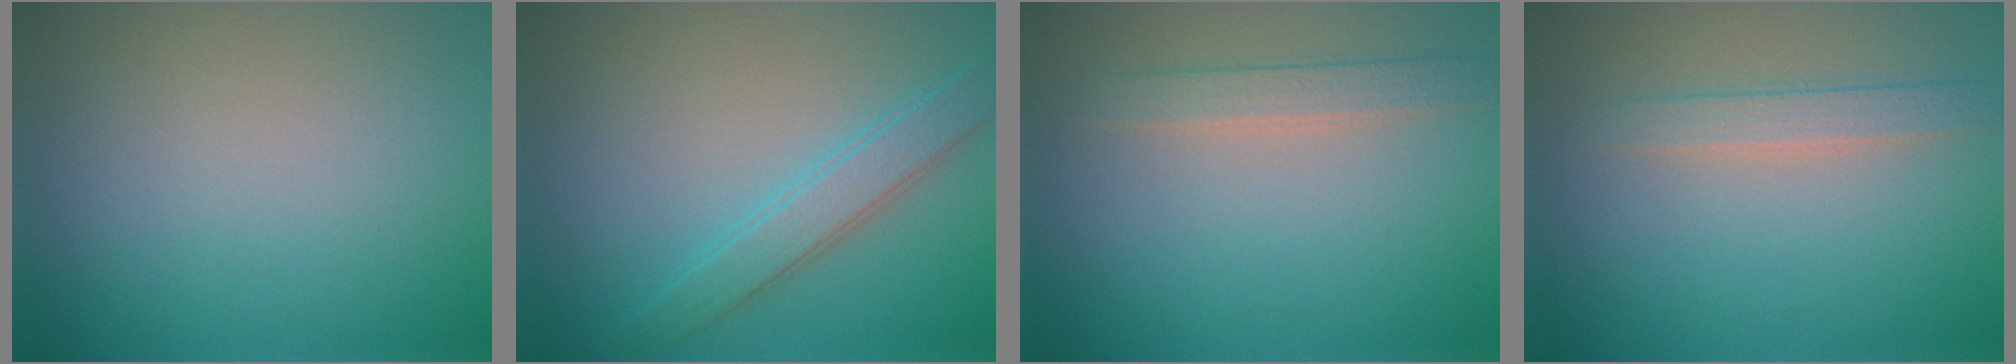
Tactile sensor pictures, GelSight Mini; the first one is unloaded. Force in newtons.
{"total": 3.0, "press": 3.0, "slide": 0.1}
{"total": 2.1, "press": 2.1, "slide": 0.2}
{"total": 2.1, "press": 2.1, "slide": 0.1}